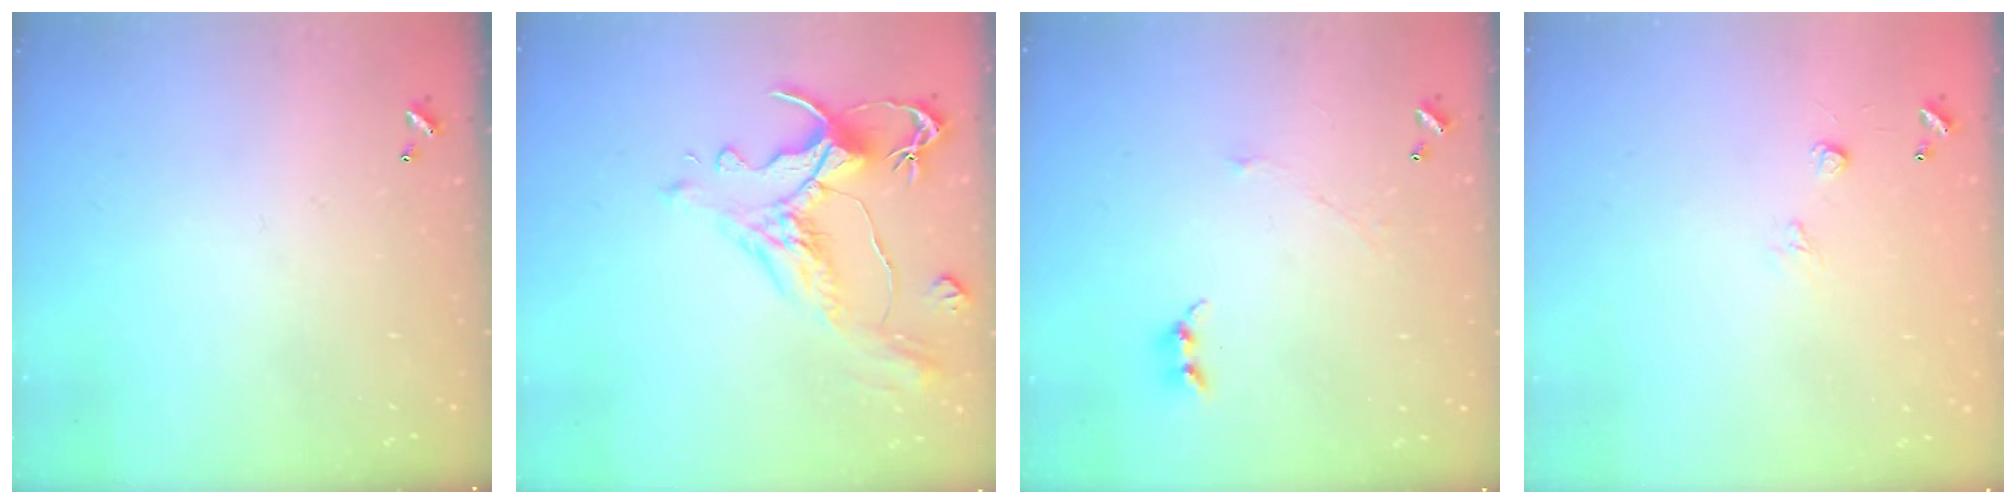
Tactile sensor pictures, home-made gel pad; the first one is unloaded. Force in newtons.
{"total": 1.5, "press": 0.2, "slide": 1.5}
{"total": 1.1, "press": 1.1, "slide": 0.4}
{"total": 5.1, "press": 5.1, "slide": 0.7}